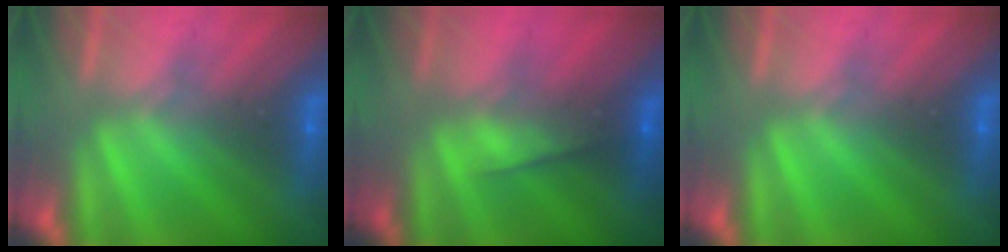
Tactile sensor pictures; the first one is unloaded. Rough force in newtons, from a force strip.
{"total": 4.7}
{"total": 0.0}